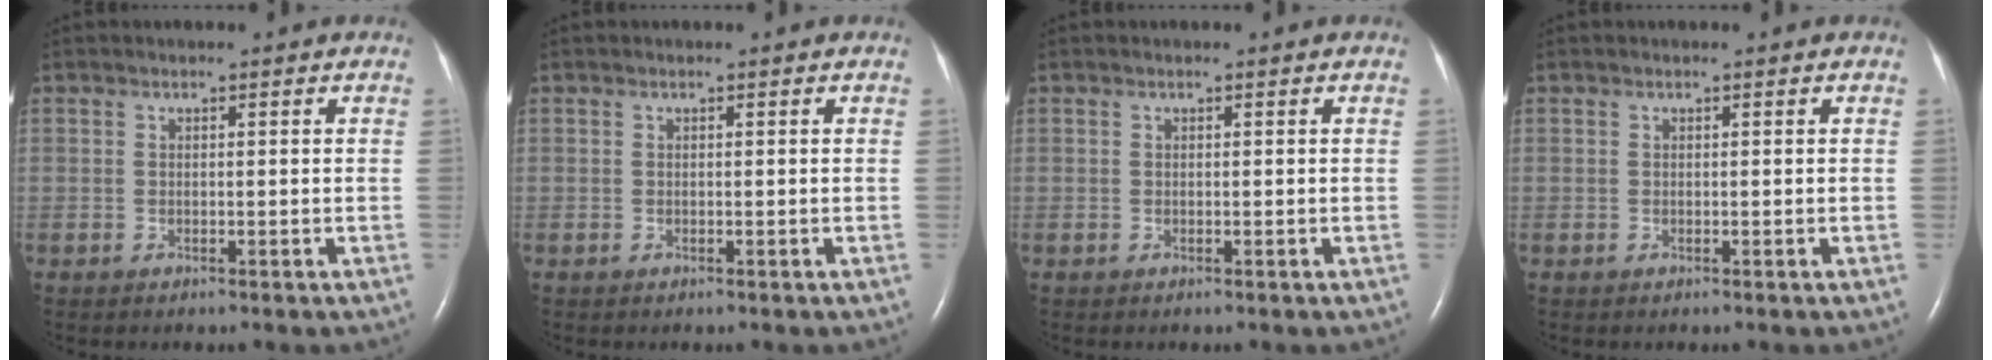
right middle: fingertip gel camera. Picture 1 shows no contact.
{"total": 0.0}
{"total": 0.0}
{"total": 0.0}